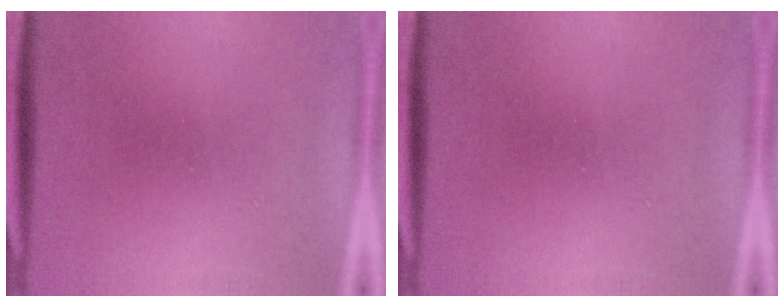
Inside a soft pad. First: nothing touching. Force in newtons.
{"total": 0.0}